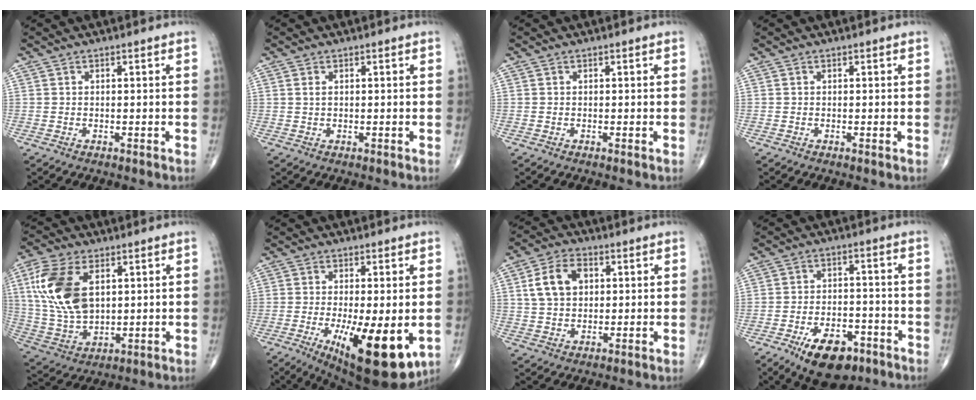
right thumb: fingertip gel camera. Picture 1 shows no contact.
{"total": 1.0, "force": [0.4, 0.6, 0.7], "torque": [-0.017, 0.003, 0.010]}
{"total": 0.0}
{"total": 0.0}
{"total": 16.3, "force": [4.5, 9.7, 12.4], "torque": [-0.251, -0.010, 0.094]}
{"total": 15.7, "force": [-4.4, 5.1, 14.2], "torque": [-0.198, -0.025, -0.051]}
{"total": 8.9, "force": [2.2, 6.1, 6.0], "torque": [-0.102, 0.007, 0.038]}
{"total": 12.1, "force": [-7.0, 6.2, 7.6], "torque": [-0.100, 0.036, -0.105]}